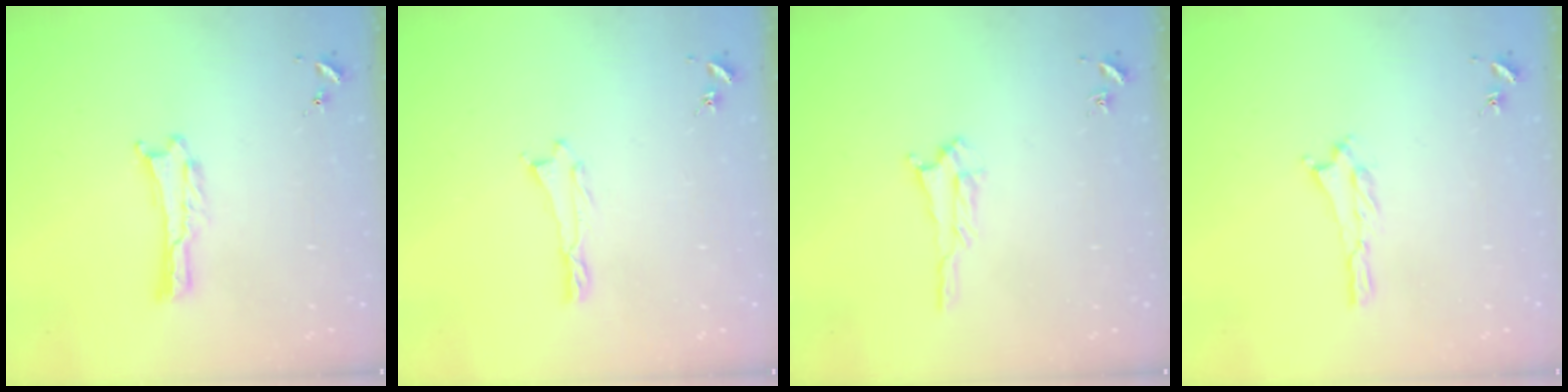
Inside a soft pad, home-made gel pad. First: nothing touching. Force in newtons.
{"total": 0.5, "press": 0.5, "slide": 0.2}
{"total": 1.6, "press": 1.6, "slide": 0.3}
{"total": 1.4, "press": 1.4, "slide": 0.3}